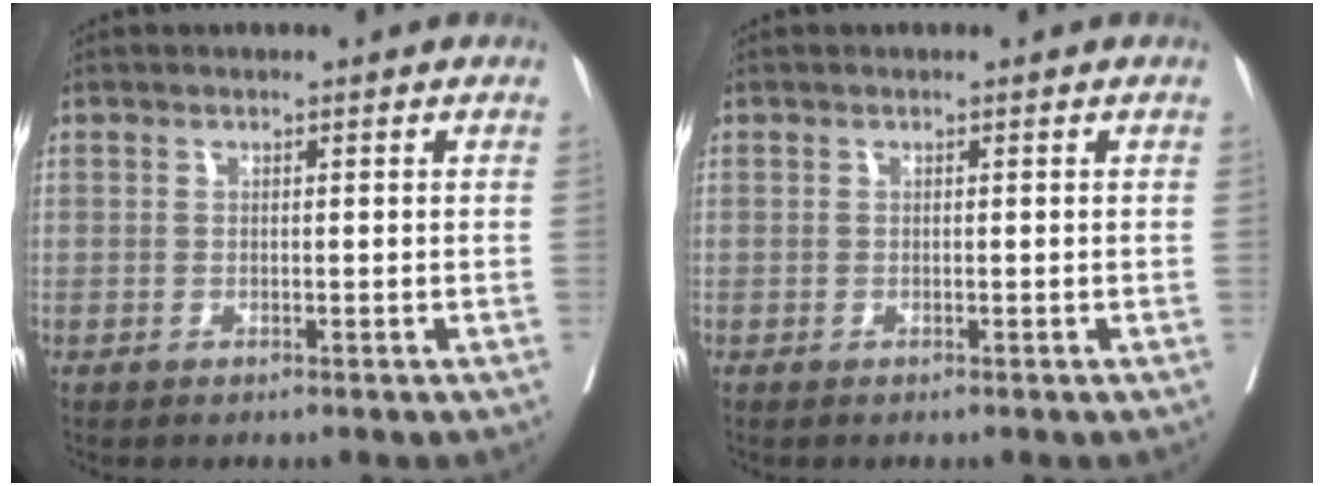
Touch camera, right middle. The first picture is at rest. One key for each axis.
{"total": 0.0}